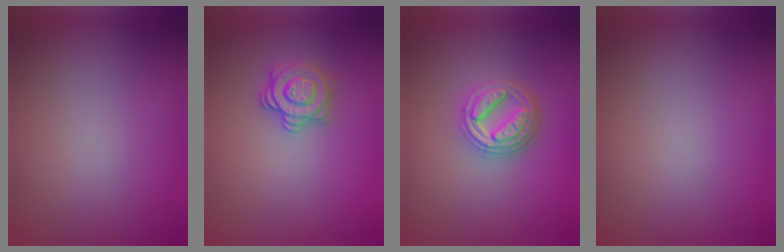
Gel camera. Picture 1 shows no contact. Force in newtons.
{"total": 2.8, "press": 2.8, "slide": 0.4}
{"total": 4.5, "press": 3.4, "slide": 3.0}
{"total": 0.0}